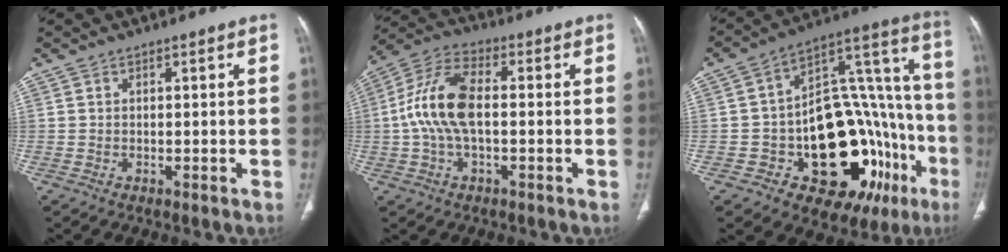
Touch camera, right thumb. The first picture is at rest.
{"total": 12.1, "force": [-0.3, 5.9, 10.6], "torque": [-0.228, 0.033, -0.010]}
{"total": 31.1, "force": [-10.7, 16.4, 24.2], "torque": [-0.253, 0.087, -0.136]}